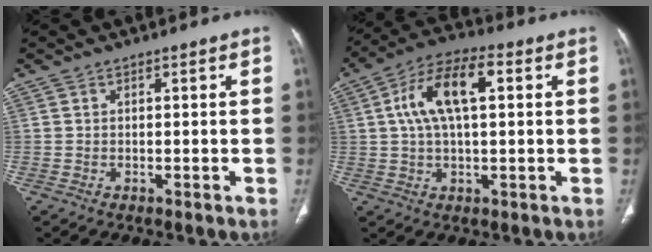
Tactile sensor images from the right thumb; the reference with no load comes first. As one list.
[{"total": 12.3, "force": [2.7, 5.6, 10.6], "torque": [-0.200, 0.027, 0.043]}]